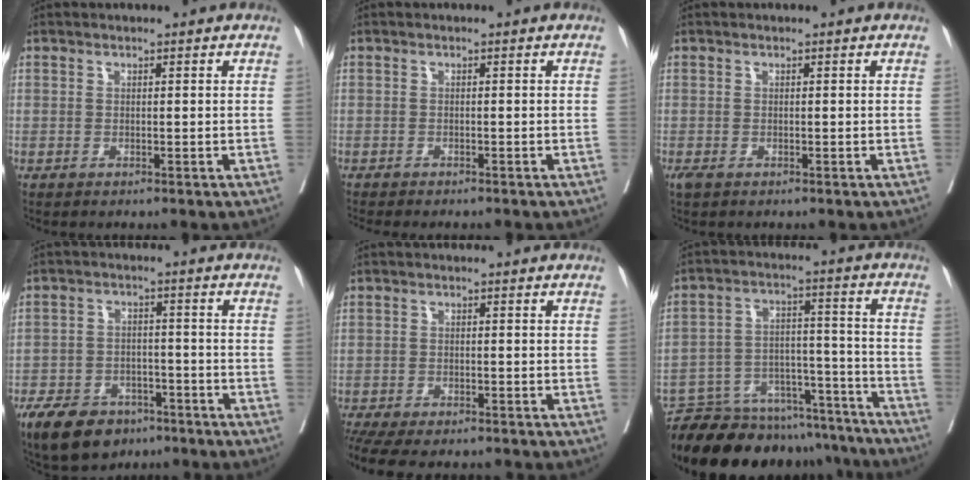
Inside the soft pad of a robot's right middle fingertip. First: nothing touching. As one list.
[{"total": 4.6, "force": [-4.1, 0.7, 2.0], "torque": [-0.025, -0.009, -0.057]}, {"total": 1.3, "force": [-0.8, 0.6, 0.8], "torque": [-0.018, -0.004, -0.010]}, {"total": 10.4, "force": [-7.1, 5.8, 4.8], "torque": [-0.091, -0.002, -0.117]}, {"total": 11.7, "force": [-10.0, 3.1, 5.2], "torque": [-0.107, -0.014, -0.138]}, {"total": 20.8, "force": [-19.2, 6.0, 5.3], "torque": [-0.089, 0.022, -0.275]}]